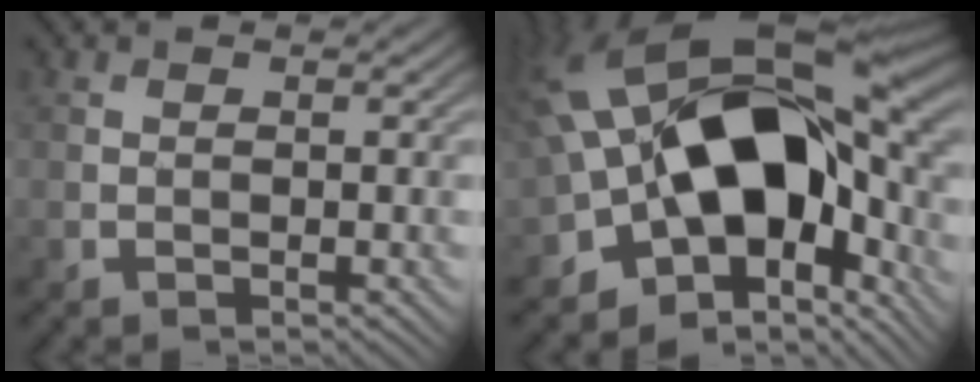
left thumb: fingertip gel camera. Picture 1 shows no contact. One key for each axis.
{"total": 19.5, "fx": 0.2, "fy": 12.7, "fz": 14.7, "tx": -0.251, "ty": -0.011, "tz": 0.016}